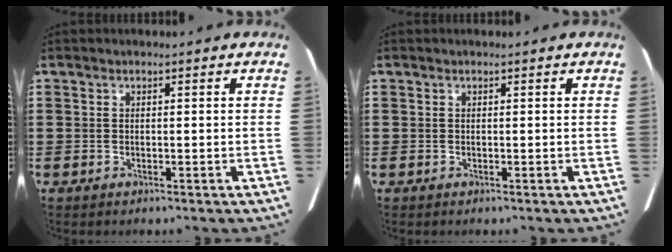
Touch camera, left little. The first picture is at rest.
{"total": 0.0}